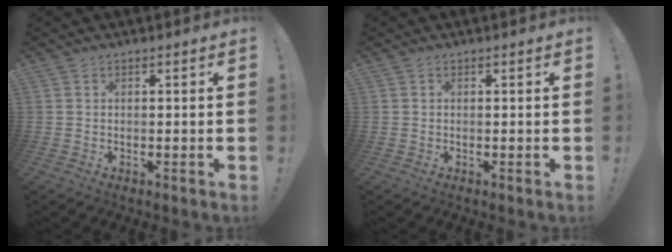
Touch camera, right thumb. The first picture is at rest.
{"total": 0.0}